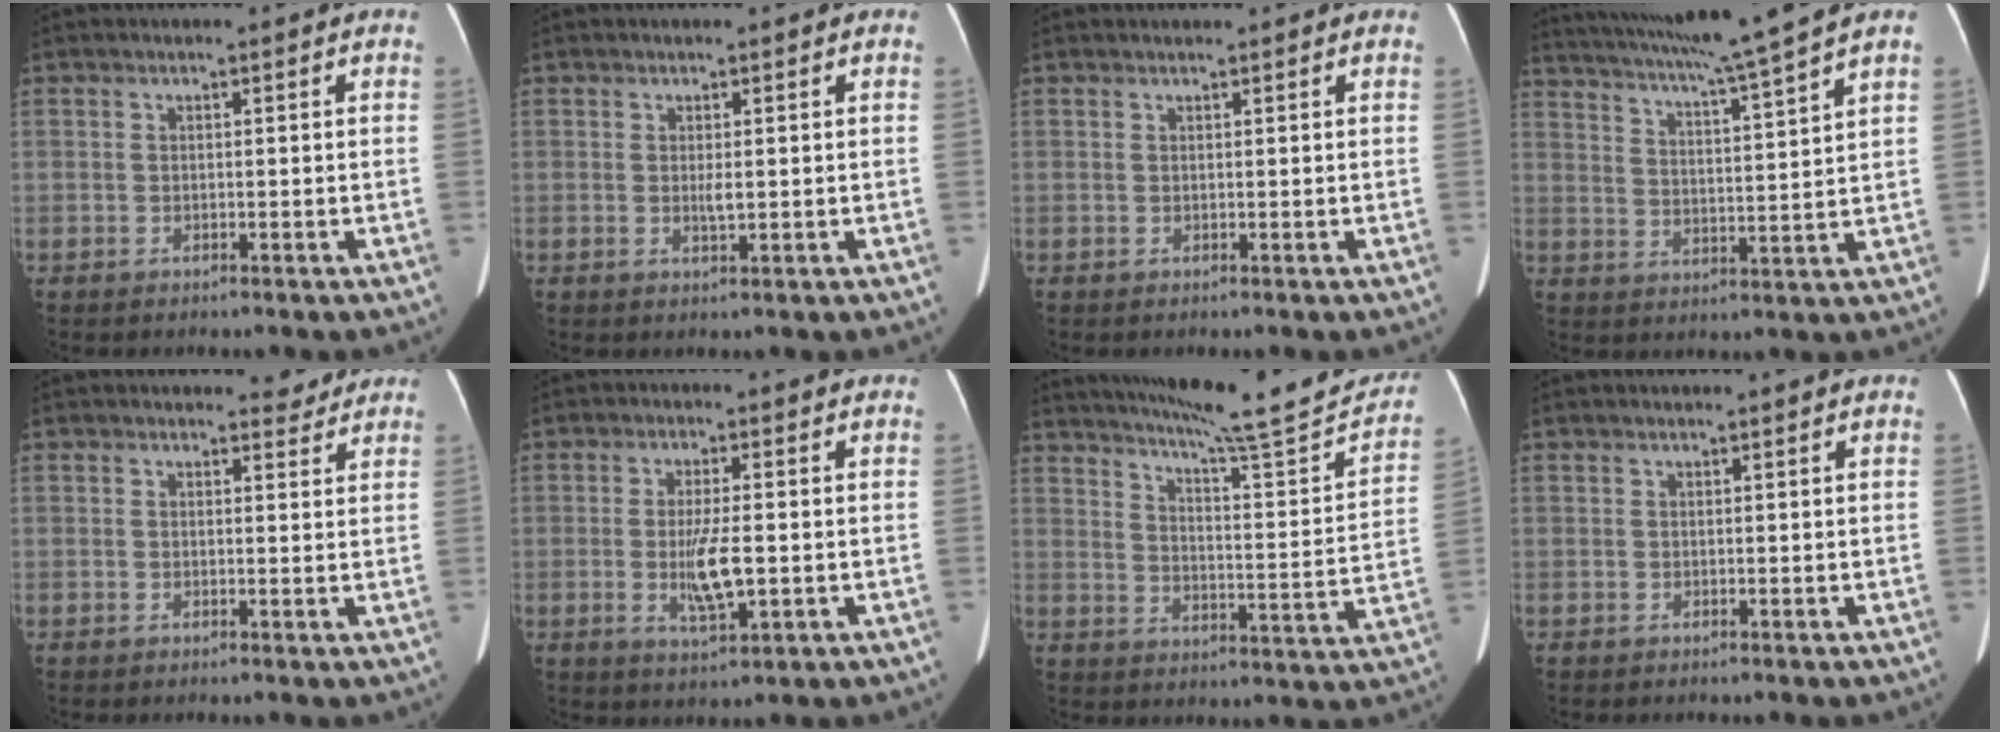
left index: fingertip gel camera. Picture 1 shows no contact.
{"total": 1.5, "force": [0.1, 0.3, 1.4], "torque": [-0.028, -0.003, 0.003]}
{"total": 1.6, "force": [1.6, 0.1, 0.5], "torque": [-0.010, 0.020, 0.024]}
{"total": 15.0, "force": [12.7, -2.3, 7.7], "torque": [-0.134, -0.013, 0.192]}
{"total": 2.3, "force": [2.2, 0.8, 0.1], "torque": [0.000, -0.009, 0.020]}
{"total": 6.2, "force": [-0.9, 1.2, 6.0], "torque": [-0.118, -0.012, -0.013]}
{"total": 22.4, "force": [19.7, 1.7, 10.5], "torque": [-0.153, -0.031, 0.259]}
{"total": 0.0}